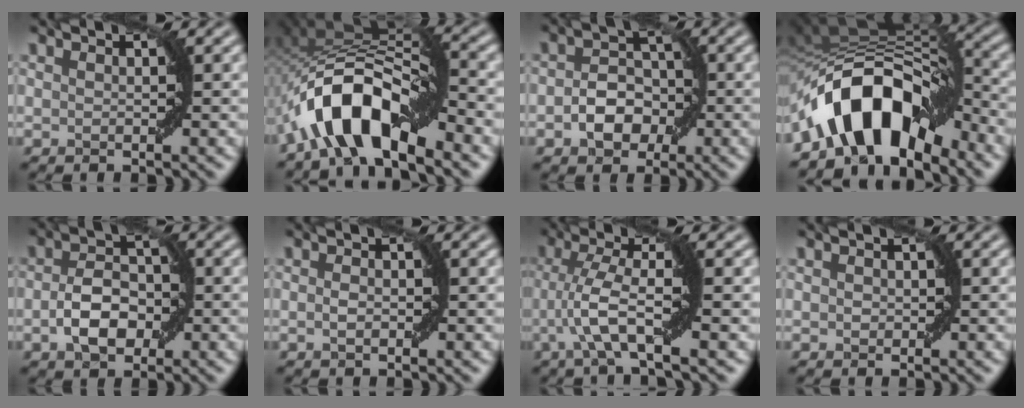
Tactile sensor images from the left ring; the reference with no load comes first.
{"total": 8.5, "force": [-4.9, 3.2, 6.1], "torque": [-0.099, 0.014, -0.089]}
{"total": 3.9, "force": [-1.1, 2.8, 2.5], "torque": [-0.035, 0.006, -0.019]}
{"total": 10.4, "force": [-5.9, 5.2, 6.8], "torque": [-0.102, 0.014, -0.103]}
{"total": 4.4, "force": [-1.0, 2.7, 3.3], "torque": [-0.061, 0.004, -0.019]}
{"total": 1.1, "force": [-0.3, 0.5, 0.9], "torque": [-0.019, 0.003, -0.004]}
{"total": 4.8, "force": [-1.1, 0.4, 4.6], "torque": [-0.098, 0.014, -0.026]}
{"total": 0.6, "force": [0.0, 0.5, 0.3], "torque": [-0.004, 0.001, 0.000]}